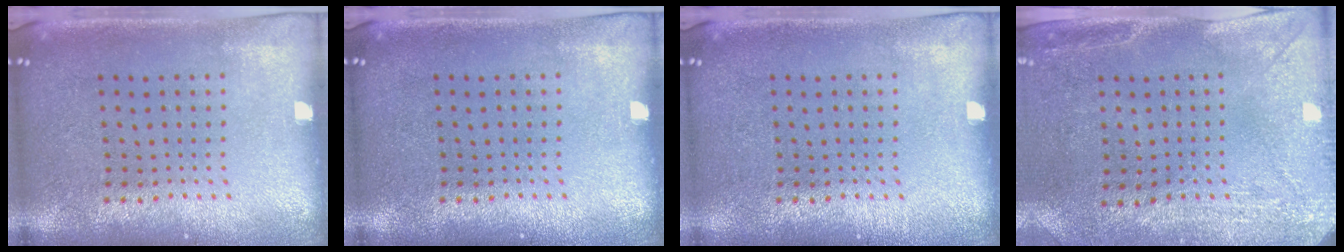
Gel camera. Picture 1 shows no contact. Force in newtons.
{"total": 0.0}
{"total": 0.0}
{"total": 3.0, "press": 2.4, "slide": 1.8}